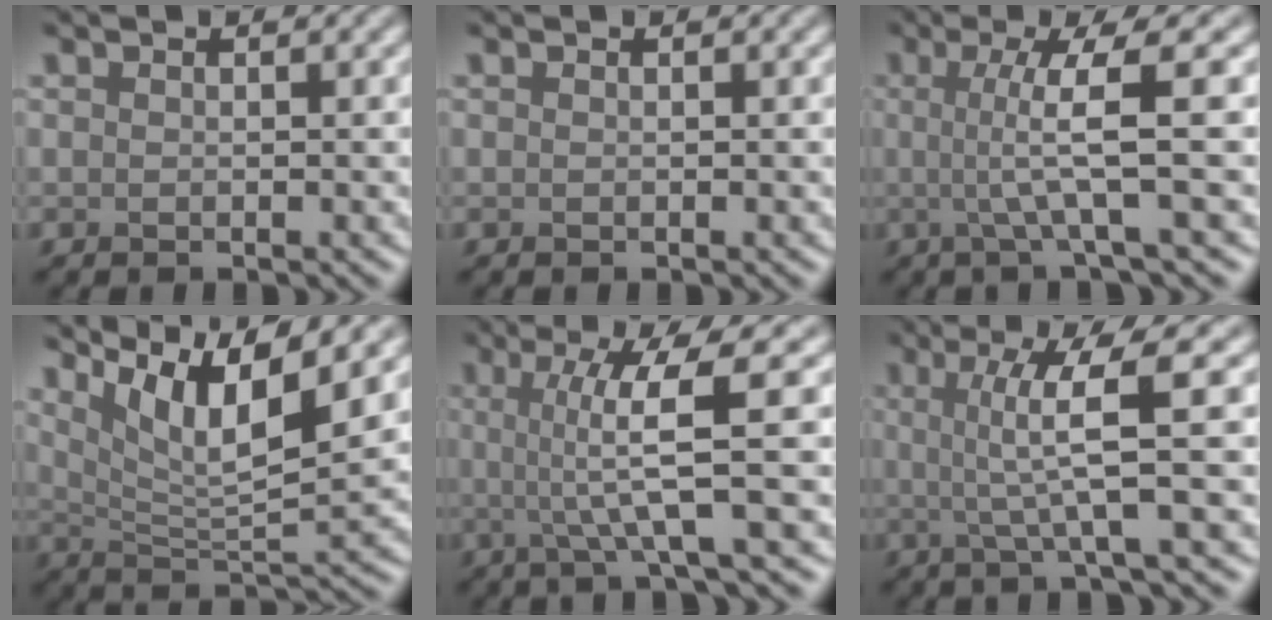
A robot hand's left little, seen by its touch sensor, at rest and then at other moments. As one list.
[{"total": 0.0}, {"total": 5.4, "force": [0.3, 0.8, 5.4], "torque": [-0.090, 0.002, -0.001]}, {"total": 8.2, "force": [5.1, 1.7, 6.2], "torque": [-0.104, -0.001, 0.095]}, {"total": 6.3, "force": [0.6, 0.9, 6.2], "torque": [-0.106, 0.003, 0.008]}, {"total": 5.8, "force": [0.7, 0.8, 5.7], "torque": [-0.098, 0.006, 0.012]}]